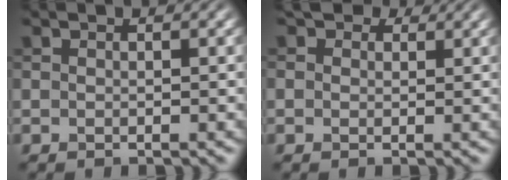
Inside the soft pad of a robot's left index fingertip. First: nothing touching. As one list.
[{"total": 2.9, "force": [1.6, 2.1, 1.3], "torque": [-0.030, -0.001, 0.011]}]